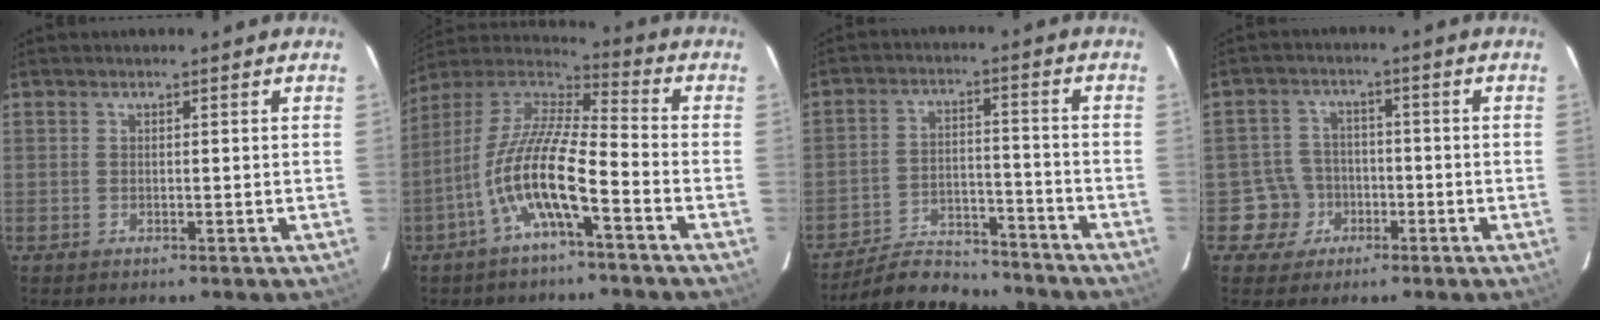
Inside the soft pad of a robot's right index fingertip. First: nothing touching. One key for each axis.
{"total": 13.6, "fx": -5.6, "fy": 2.4, "fz": 12.1, "tx": -0.237, "ty": 0.000, "tz": -0.112}
{"total": 13.6, "fx": -12.5, "fy": 3.9, "fz": 3.4, "tx": -0.088, "ty": 0.009, "tz": -0.187}
{"total": 5.7, "fx": -2.3, "fy": 5.2, "fz": -0.1, "tx": -0.005, "ty": 0.022, "tz": -0.037}